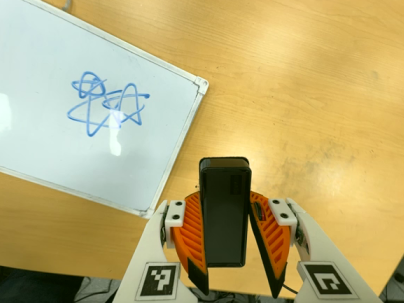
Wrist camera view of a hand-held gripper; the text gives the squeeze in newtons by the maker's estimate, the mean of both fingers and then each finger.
{"total": 5.5, "left": 4.8, "right": 6.1}